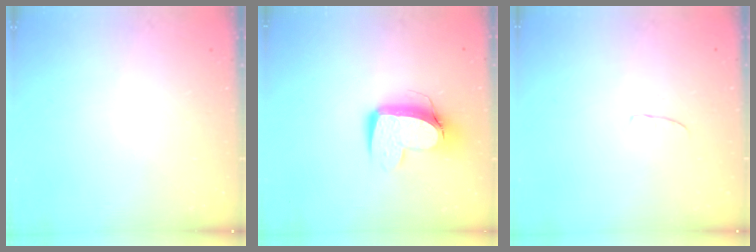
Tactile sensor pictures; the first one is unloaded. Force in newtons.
{"total": 10.8, "press": 10.7, "slide": 1.1}
{"total": 3.7, "press": 3.7, "slide": 0.3}